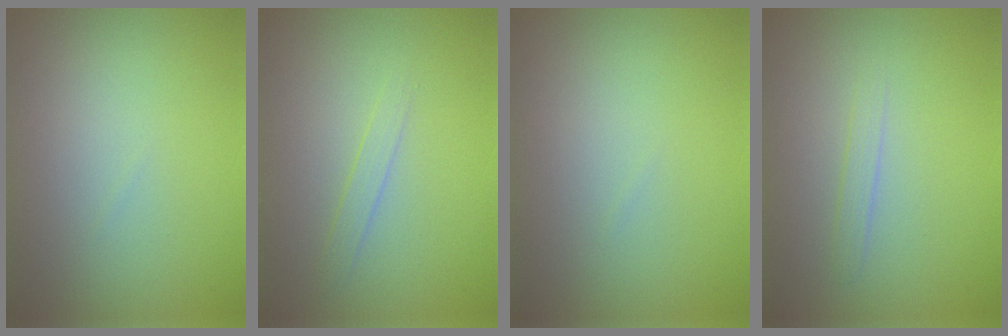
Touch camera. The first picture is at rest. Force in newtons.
{"total": 1.0, "press": 1.0, "slide": 0.0}
{"total": 0.0}
{"total": 0.9, "press": 0.9, "slide": 0.1}